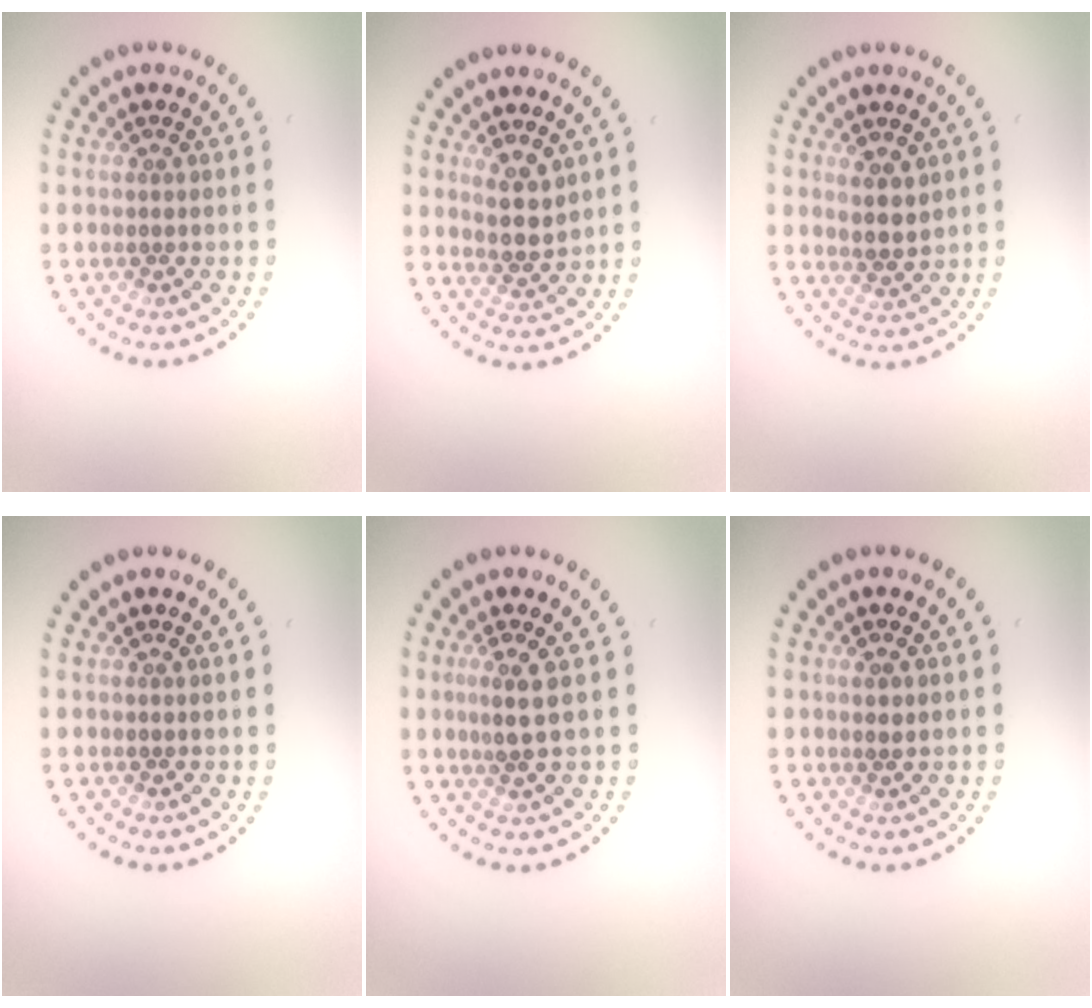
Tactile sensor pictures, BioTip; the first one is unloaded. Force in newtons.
{"total": 2.7, "press": 2.3, "slide": 1.4}
{"total": 2.4, "press": 2.1, "slide": 1.1}
{"total": 0.0}
{"total": 2.1, "press": 1.9, "slide": 0.8}
{"total": 0.6, "press": 0.5, "slide": 0.3}